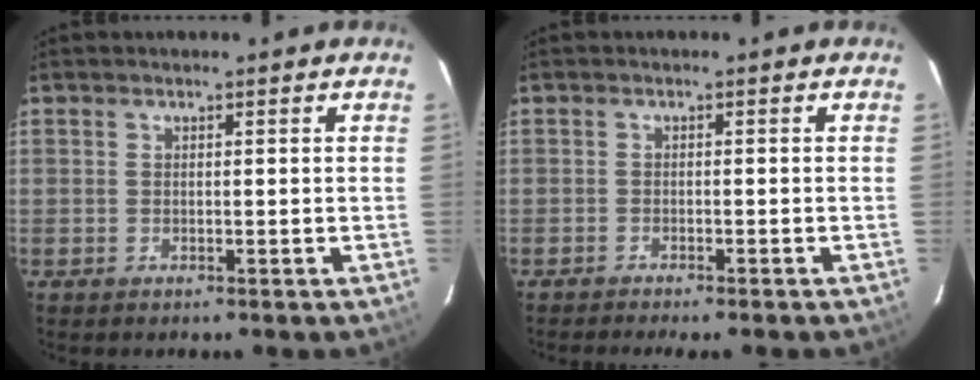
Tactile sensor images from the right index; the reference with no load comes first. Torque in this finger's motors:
{"motor_torque": [0.08, -0.27, 0.31, 0.03]}